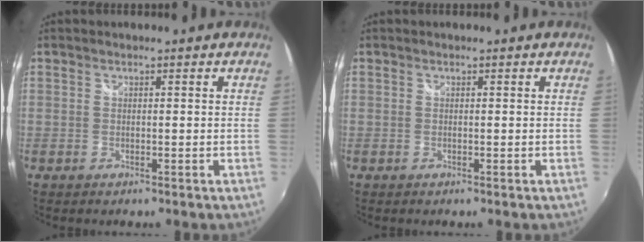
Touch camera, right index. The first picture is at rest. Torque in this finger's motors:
{"motor_torque": [0.00, 0.00, -0.02, 0.00]}